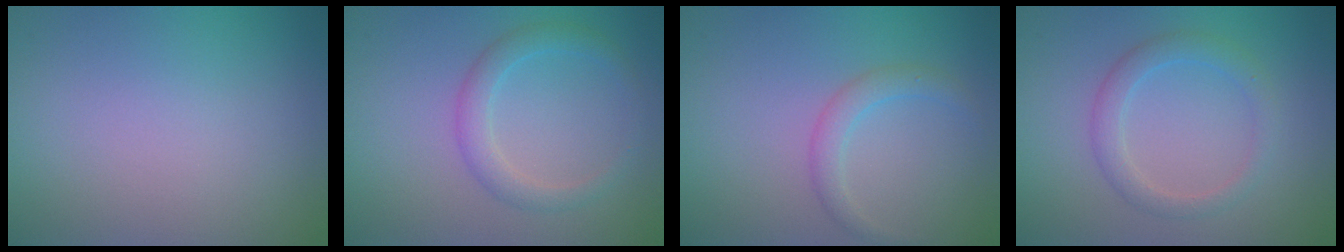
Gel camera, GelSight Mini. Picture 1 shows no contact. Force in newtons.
{"total": 2.4, "press": 2.4, "slide": 0.0}
{"total": 1.7, "press": 1.7, "slide": 0.0}
{"total": 2.3, "press": 2.3, "slide": 0.1}